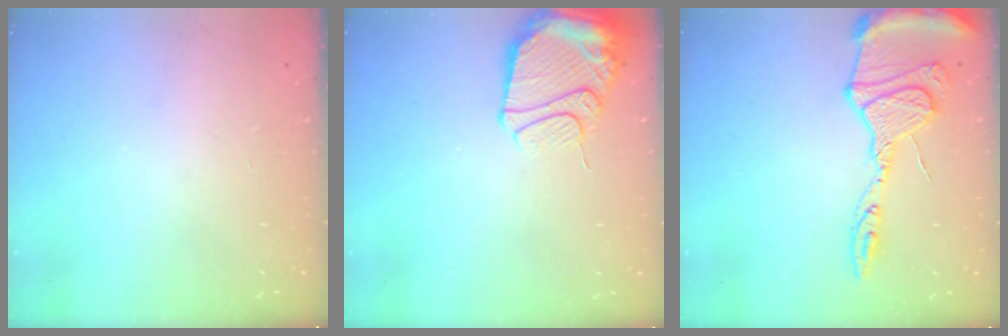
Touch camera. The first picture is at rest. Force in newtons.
{"total": 13.4, "press": 13.3, "slide": 1.6}
{"total": 17.5, "press": 17.4, "slide": 1.6}